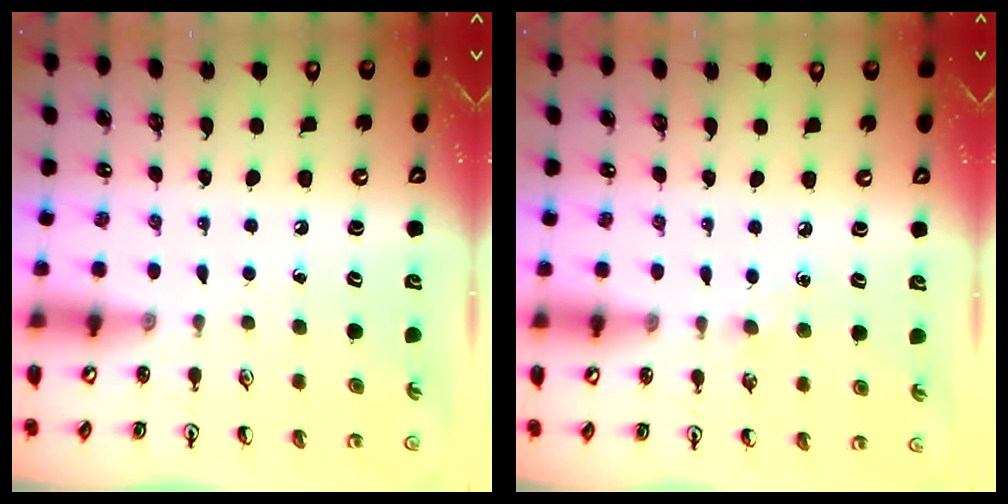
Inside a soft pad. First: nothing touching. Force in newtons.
{"total": 4.5, "press": 4.4, "slide": 0.7}